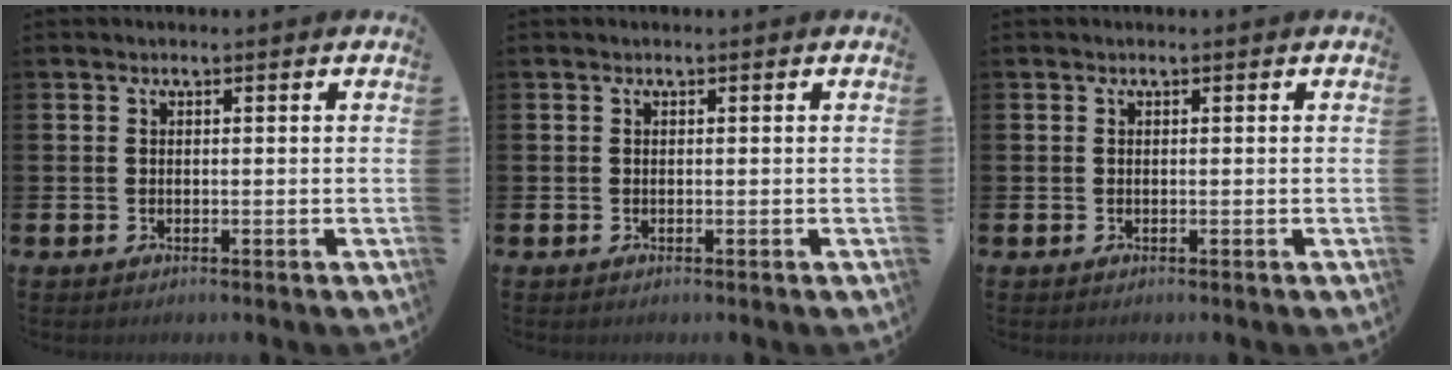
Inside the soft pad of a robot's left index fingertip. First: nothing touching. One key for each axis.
{"total": 0.0}
{"total": 0.0}